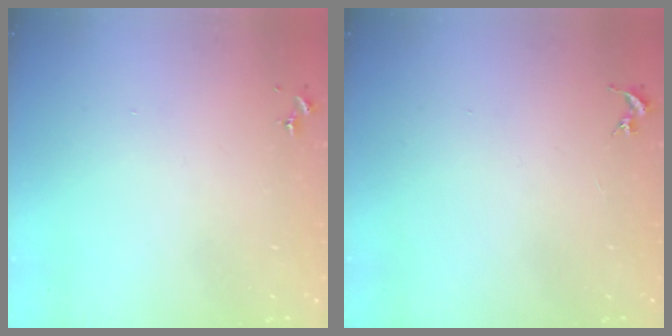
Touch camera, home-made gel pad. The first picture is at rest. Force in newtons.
{"total": 0.0}